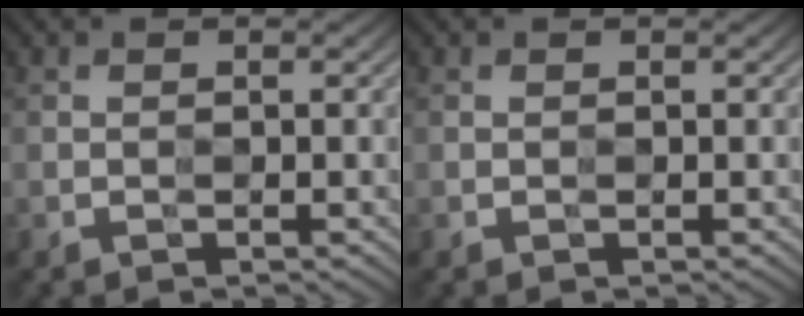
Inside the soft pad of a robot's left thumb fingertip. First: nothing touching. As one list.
[{"total": 0.0}]